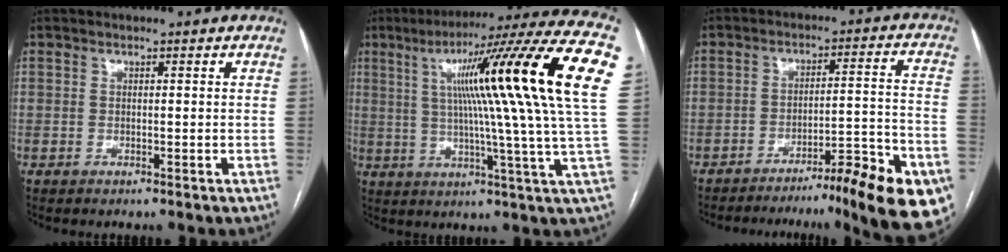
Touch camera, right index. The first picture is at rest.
{"total": 25.8, "force": [7.1, -0.9, 24.8], "torque": [-0.316, 0.041, 0.094]}
{"total": 19.1, "force": [-13.7, 1.4, 13.2], "torque": [-0.093, 0.026, -0.192]}